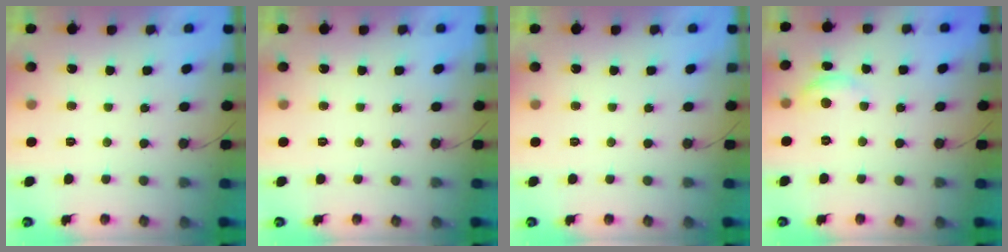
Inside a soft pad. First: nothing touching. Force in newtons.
{"total": 0.0}
{"total": 0.0}
{"total": 5.6, "press": 5.6, "slide": 0.4}